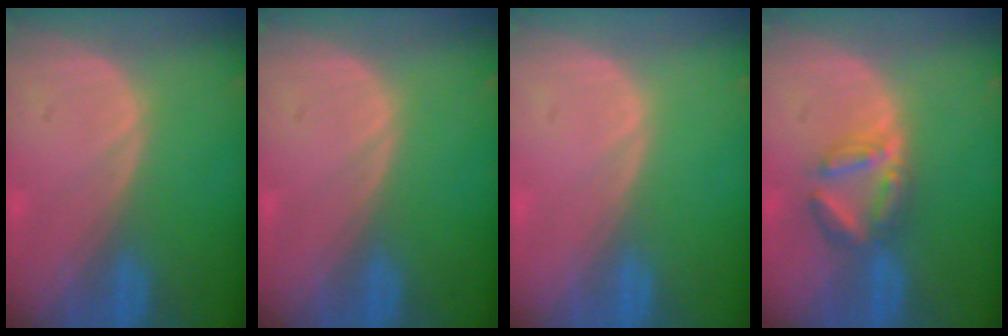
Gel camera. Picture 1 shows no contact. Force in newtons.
{"total": 0.0}
{"total": 0.0}
{"total": 5.0, "press": 5.0, "slide": 0.5}